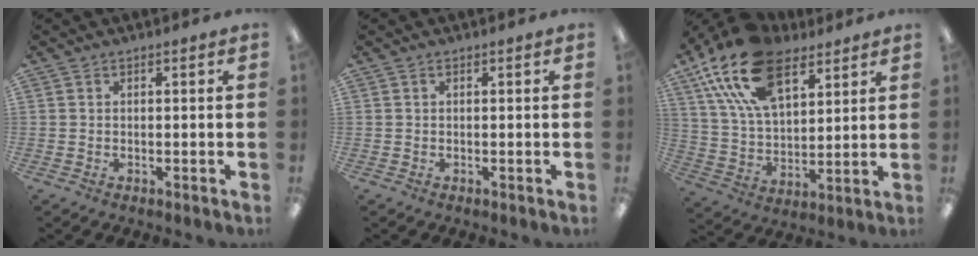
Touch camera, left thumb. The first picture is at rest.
{"total": 0.0}
{"total": 21.1, "force": [12.1, 11.5, 12.8], "torque": [-0.258, -0.041, 0.219]}